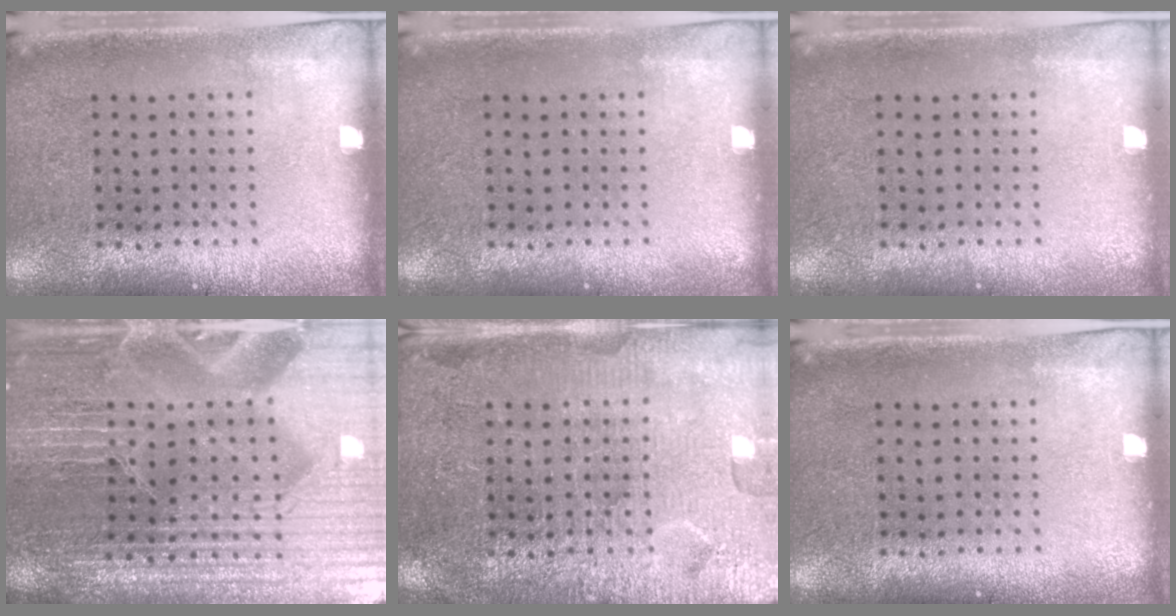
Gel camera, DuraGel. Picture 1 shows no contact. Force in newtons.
{"total": 0.0}
{"total": 0.0}
{"total": 5.3, "press": 5.1, "slide": 1.7}
{"total": 3.7, "press": 3.7, "slide": 0.5}
{"total": 0.0}